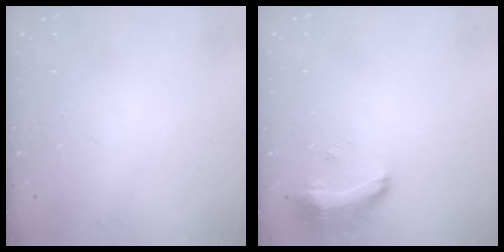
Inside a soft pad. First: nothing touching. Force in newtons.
{"total": 9.2, "press": 8.9, "slide": 2.4}